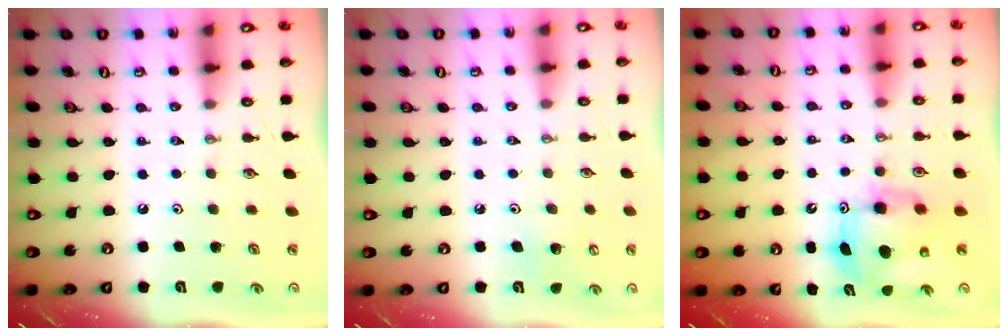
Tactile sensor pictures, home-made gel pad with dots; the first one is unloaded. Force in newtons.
{"total": 4.9, "press": 4.8, "slide": 0.4}
{"total": 9.1, "press": 9.0, "slide": 0.8}